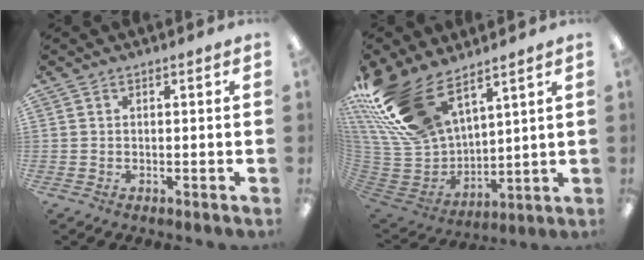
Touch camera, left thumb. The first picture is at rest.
{"total": 23.8, "force": [15.9, 11.8, 13.1], "torque": [-0.293, -0.083, 0.295]}